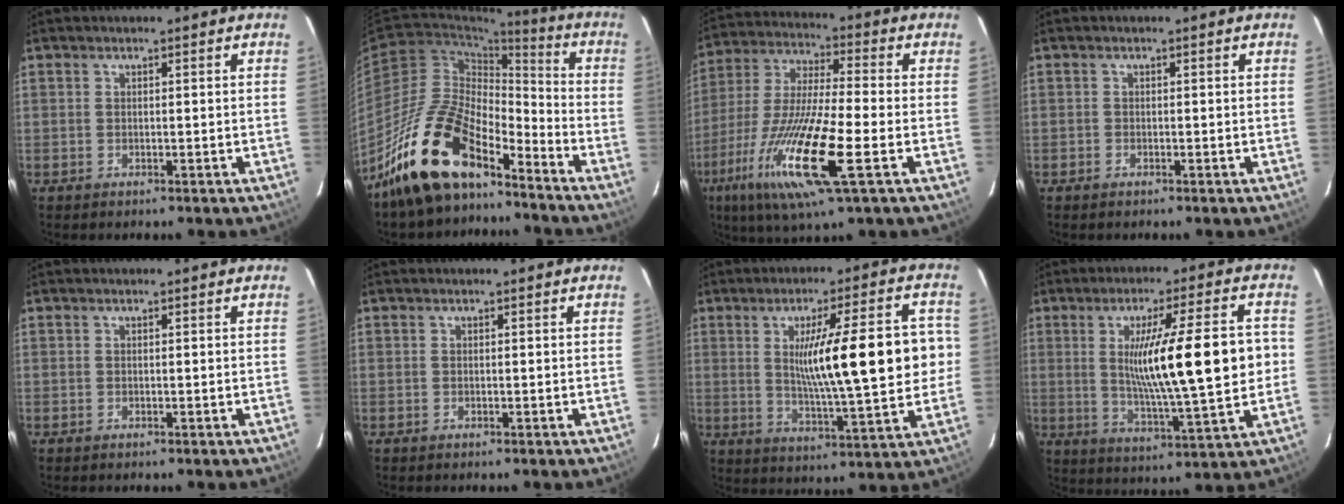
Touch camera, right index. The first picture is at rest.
{"total": 17.9, "force": [-13.6, 6.5, 9.5], "torque": [-0.186, 0.009, -0.255]}
{"total": 19.5, "force": [-7.6, 2.5, 17.8], "torque": [-0.364, -0.035, -0.150]}
{"total": 0.6, "force": [-0.5, 0.3, 0.0], "torque": [-0.001, 0.000, -0.010]}
{"total": 0.0}
{"total": 0.0}
{"total": 18.2, "force": [1.5, 3.0, 17.9], "torque": [-0.275, -0.006, 0.029]}
{"total": 18.0, "force": [0.9, 1.5, 17.9], "torque": [-0.288, -0.015, 0.024]}